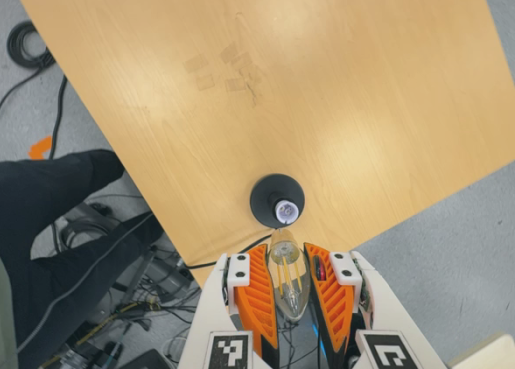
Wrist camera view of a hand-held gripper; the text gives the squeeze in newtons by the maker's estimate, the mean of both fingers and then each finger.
{"total": 21.1, "left": 23.0, "right": 19.1}